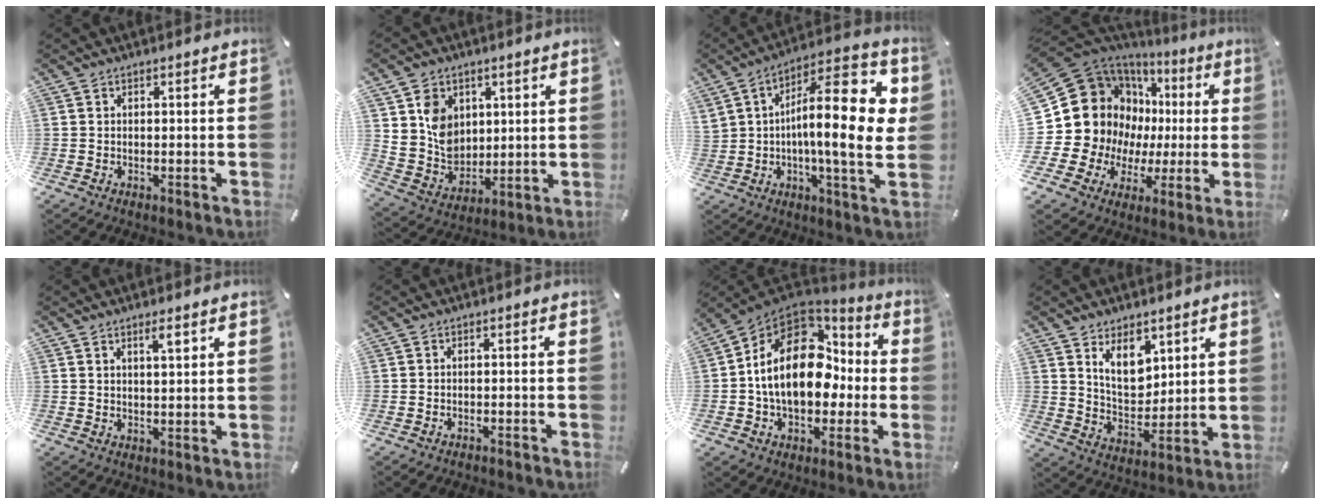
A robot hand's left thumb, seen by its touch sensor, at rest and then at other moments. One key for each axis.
{"total": 9.3, "fx": 3.6, "fy": 8.2, "fz": 2.7, "tx": -0.057, "ty": -0.010, "tz": 0.076}
{"total": 20.1, "fx": 2.2, "fy": 6.7, "fz": 18.8, "tx": -0.283, "ty": -0.013, "tz": 0.027}
{"total": 22.1, "fx": 5.4, "fy": 17.8, "fz": 11.9, "tx": -0.244, "ty": -0.054, "tz": 0.128}
{"total": 2.9, "fx": 2.0, "fy": 0.3, "fz": 2.1, "tx": -0.037, "ty": -0.004, "tz": 0.033}
{"total": 1.4, "fx": -1.3, "fy": 0.3, "fz": 0.3, "tx": -0.008, "ty": 0.004, "tz": -0.026}
{"total": 18.7, "fx": 0.8, "fy": 13.4, "fz": 13.1, "tx": -0.232, "ty": 0.002, "tz": 0.014}
{"total": 10.3, "fx": 5.6, "fy": 6.8, "fz": 5.4, "tx": -0.091, "ty": -0.023, "tz": 0.103}